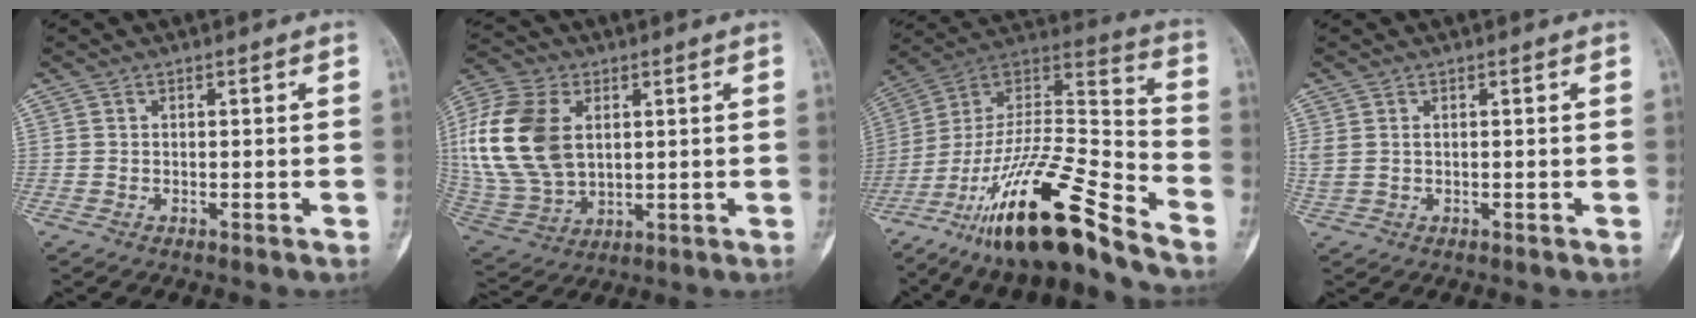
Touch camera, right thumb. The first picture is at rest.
{"total": 20.0, "force": [3.6, 13.2, 14.7], "torque": [-0.320, -0.010, 0.074]}
{"total": 25.7, "force": [-17.7, 5.4, 17.9], "torque": [-0.330, 0.077, -0.311]}
{"total": 2.2, "force": [0.5, 1.4, 1.6], "torque": [-0.055, 0.008, 0.014]}